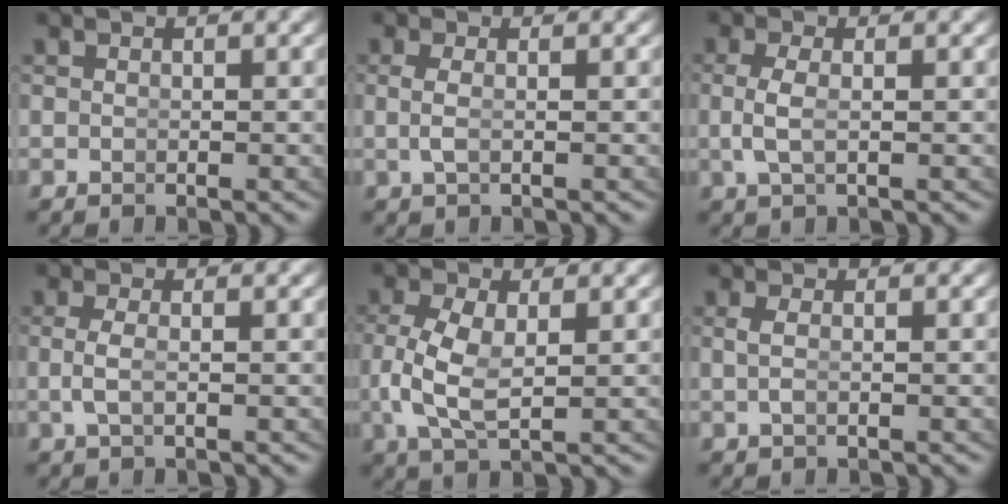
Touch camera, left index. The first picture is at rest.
{"total": 1.3, "force": [-0.2, -0.4, 1.2], "torque": [-0.031, -0.013, 0.006]}
{"total": 1.9, "force": [-0.2, 0.3, 1.9], "torque": [-0.051, -0.012, 0.005]}
{"total": 1.5, "force": [-0.4, -0.1, 1.5], "torque": [-0.041, -0.014, 0.003]}
{"total": 4.8, "force": [-0.2, 2.7, 4.0], "torque": [-0.106, -0.022, 0.012]}
{"total": 1.0, "force": [-0.2, -0.4, 0.9], "torque": [-0.025, -0.010, 0.005]}